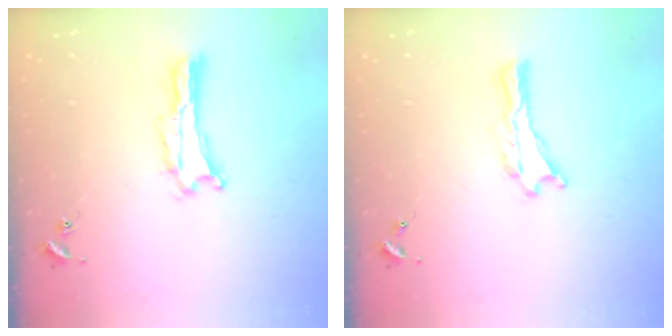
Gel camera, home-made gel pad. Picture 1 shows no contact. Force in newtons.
{"total": 0.0}